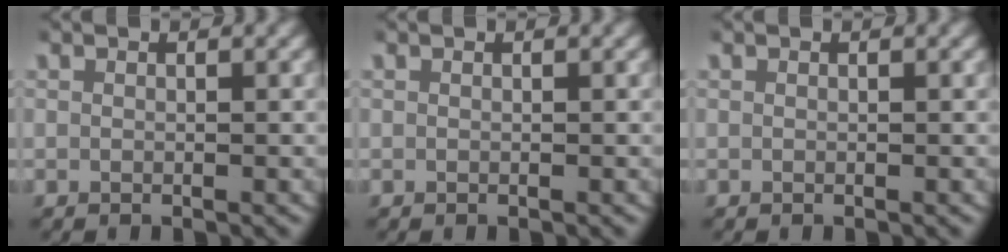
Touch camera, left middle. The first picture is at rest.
{"total": 0.0}
{"total": 0.0}